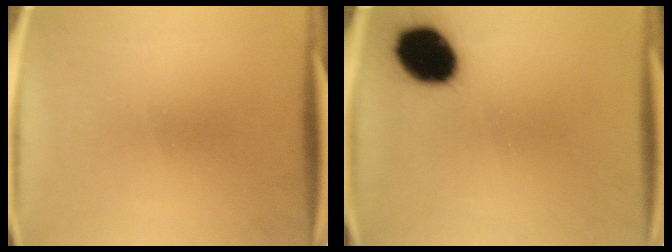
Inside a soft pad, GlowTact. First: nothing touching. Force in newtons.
{"total": 14.3}